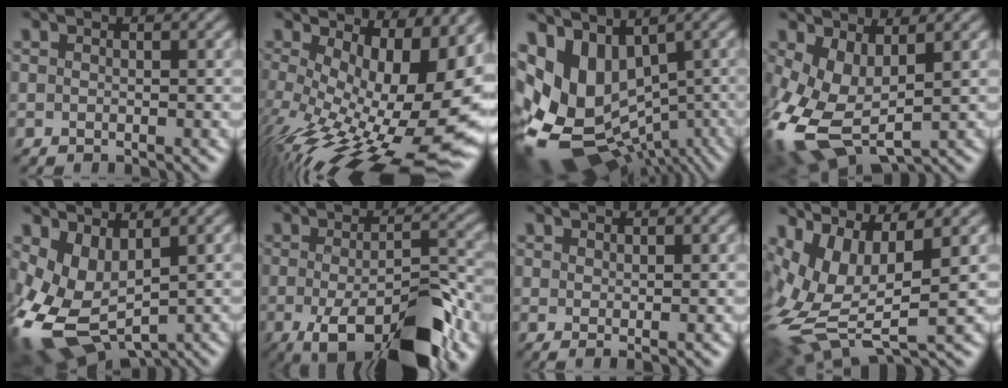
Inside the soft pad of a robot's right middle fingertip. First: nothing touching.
{"total": 16.8, "force": [-2.1, 6.7, 15.2], "torque": [-0.232, -0.025, -0.003]}
{"total": 11.5, "force": [-1.0, 8.4, 7.7], "torque": [-0.156, -0.012, 0.024]}
{"total": 7.9, "force": [-1.7, 4.5, 6.3], "torque": [-0.164, -0.012, -0.014]}
{"total": 6.5, "force": [-0.9, 3.9, 5.1], "torque": [-0.128, 0.002, -0.009]}
{"total": 10.4, "force": [-4.8, 3.2, 8.6], "torque": [-0.148, -0.006, -0.068]}
{"total": 0.8, "force": [0.6, -0.1, 0.4], "torque": [-0.009, 0.008, 0.018]}
{"total": 9.1, "force": [1.0, 3.9, 8.1], "torque": [-0.201, -0.003, 0.041]}